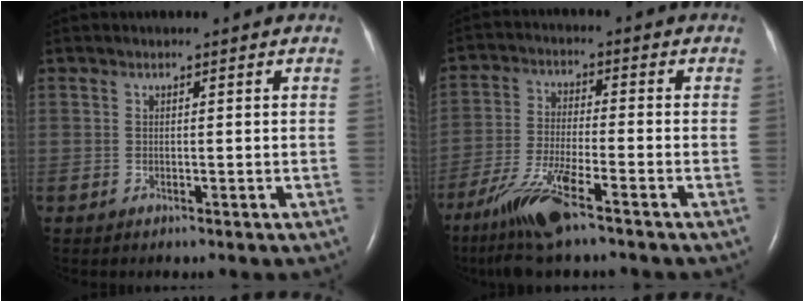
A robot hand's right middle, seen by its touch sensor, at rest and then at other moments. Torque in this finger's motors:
{"motor_torque": [1.09, -1.05, 0.18, 0.07]}